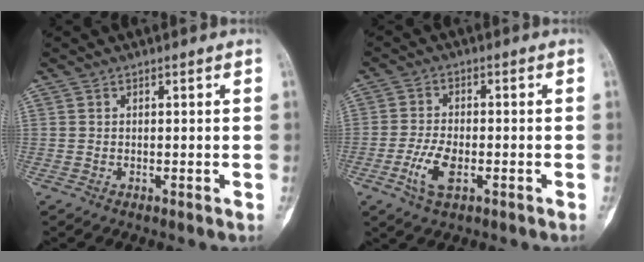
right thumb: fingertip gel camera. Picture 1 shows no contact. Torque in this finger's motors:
{"motor_torque": [-0.36, -0.13, 0.03, 0.38, -0.04]}